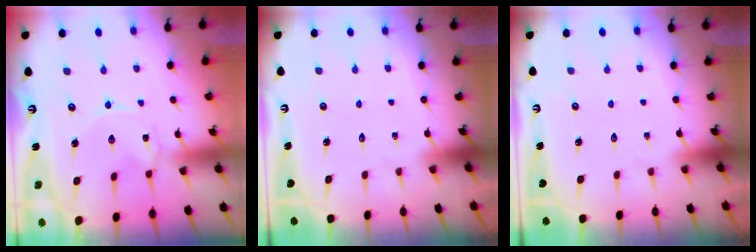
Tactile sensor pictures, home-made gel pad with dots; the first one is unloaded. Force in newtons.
{"total": 0.0}
{"total": 0.0}